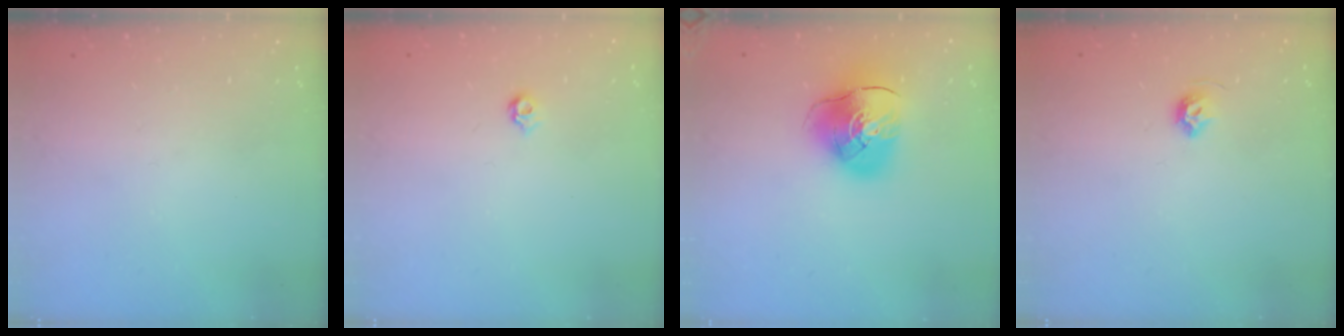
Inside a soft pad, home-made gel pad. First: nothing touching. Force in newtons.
{"total": 4.2, "press": 4.1, "slide": 0.8}
{"total": 12.7, "press": 12.5, "slide": 1.8}
{"total": 5.7, "press": 5.7, "slide": 0.7}